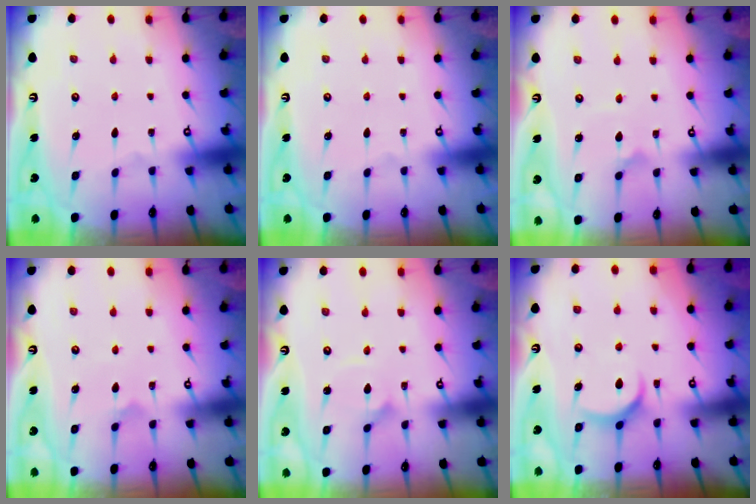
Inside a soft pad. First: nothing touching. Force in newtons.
{"total": 0.0}
{"total": 2.5, "press": 2.5, "slide": 0.3}
{"total": 3.6, "press": 3.5, "slide": 0.4}
{"total": 2.4, "press": 2.4, "slide": 0.1}
{"total": 7.3, "press": 7.2, "slide": 0.8}